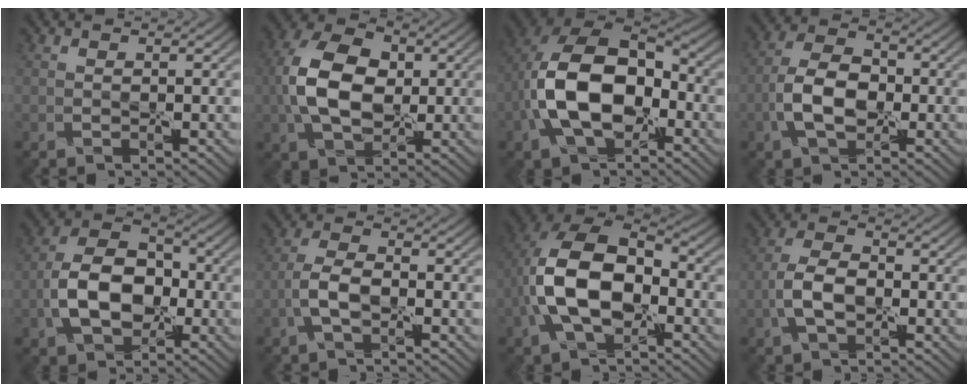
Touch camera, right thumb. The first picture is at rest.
{"total": 9.5, "force": [0.4, 6.4, 7.1], "torque": [-0.159, 0.019, -0.006]}
{"total": 12.7, "force": [-2.2, 8.1, 9.5], "torque": [-0.206, -0.003, -0.051]}
{"total": 6.3, "force": [-1.9, 3.7, 4.7], "torque": [-0.095, 0.011, -0.046]}
{"total": 9.2, "force": [-2.4, 6.2, 6.4], "torque": [-0.126, 0.009, -0.055]}
{"total": 3.3, "force": [-1.6, 1.2, 2.7], "torque": [-0.059, 0.013, -0.042]}
{"total": 11.1, "force": [-1.8, 6.9, 8.5], "torque": [-0.187, 0.005, -0.044]}
{"total": 4.4, "force": [-1.6, 2.2, 3.5], "torque": [-0.073, 0.014, -0.042]}